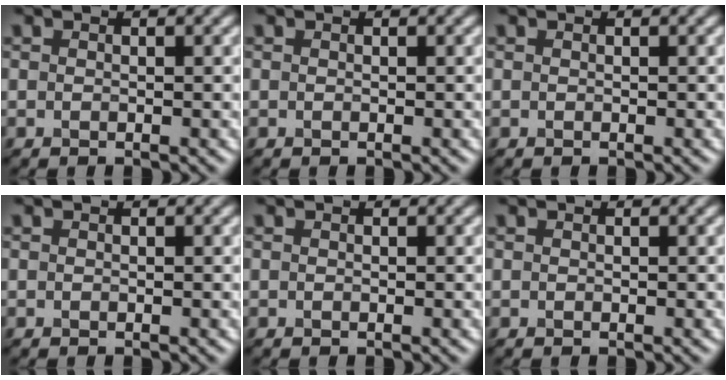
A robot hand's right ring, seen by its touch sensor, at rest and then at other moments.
{"total": 0.0}
{"total": 0.0}
{"total": 0.0}
{"total": 0.0}
{"total": 0.0}